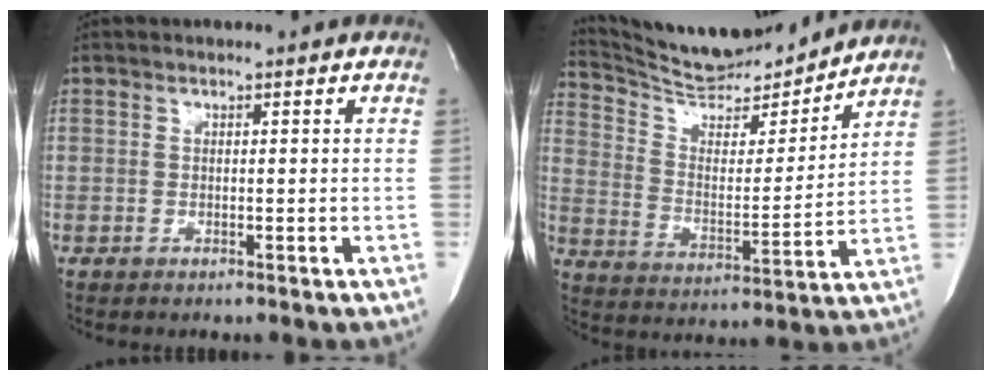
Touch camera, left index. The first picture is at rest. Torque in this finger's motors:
{"motor_torque": [0.73, -0.65, 0.38, 0.10]}